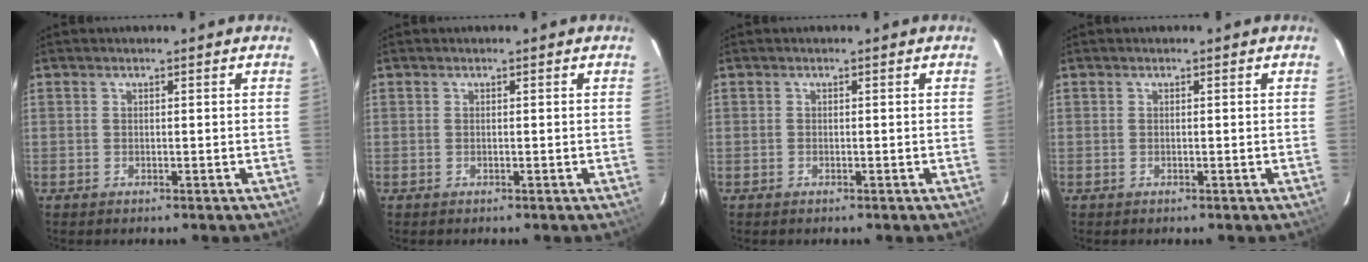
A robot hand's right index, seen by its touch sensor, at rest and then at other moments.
{"total": 0.0}
{"total": 0.0}
{"total": 0.0}